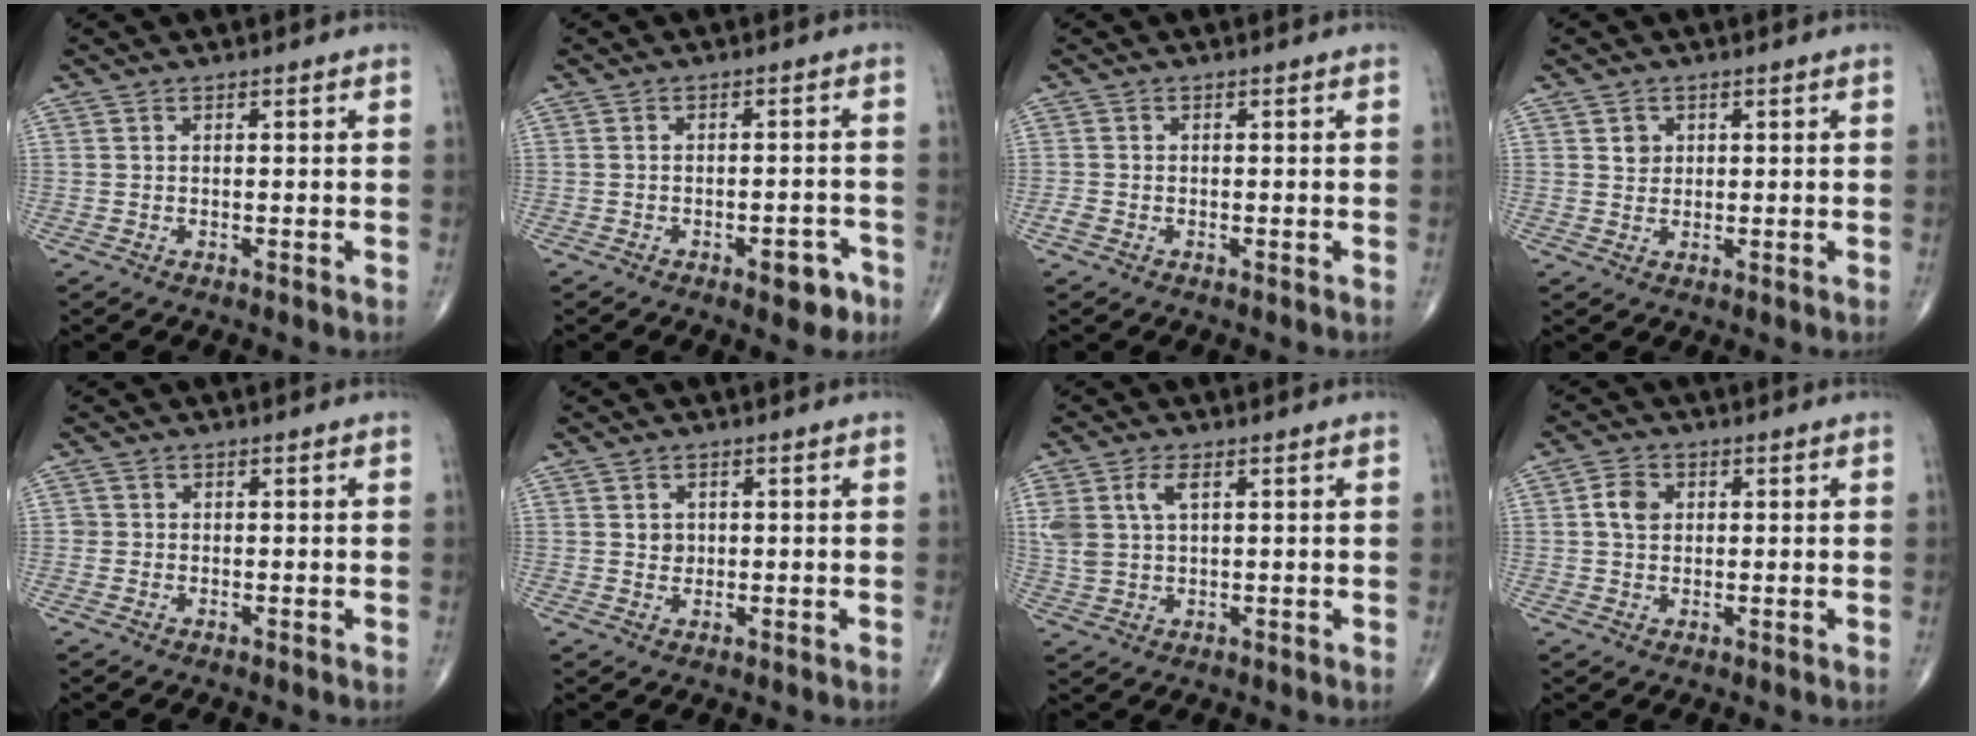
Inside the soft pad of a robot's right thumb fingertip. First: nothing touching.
{"total": 5.0, "force": [-2.9, 2.3, 3.4], "torque": [-0.026, 0.020, -0.033]}
{"total": 1.3, "force": [-0.7, 0.9, 0.7], "torque": [-0.021, -0.001, -0.015]}
{"total": 2.2, "force": [0.7, 1.9, 0.7], "torque": [-0.002, -0.003, 0.011]}
{"total": 0.9, "force": [-0.2, 0.9, 0.1], "torque": [0.005, 0.005, -0.005]}
{"total": 1.8, "force": [0.3, 1.6, 0.8], "torque": [-0.004, 0.000, 0.007]}
{"total": 5.9, "force": [2.0, 3.1, 4.6], "torque": [-0.110, 0.004, 0.045]}
{"total": 3.9, "force": [0.7, 3.1, 2.3], "torque": [-0.035, 0.003, 0.008]}